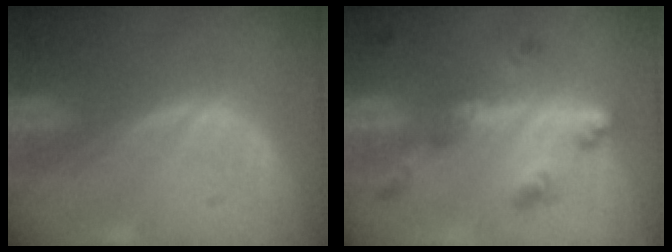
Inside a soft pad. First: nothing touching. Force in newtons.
{"total": 6.9, "press": 6.0, "slide": 3.3}